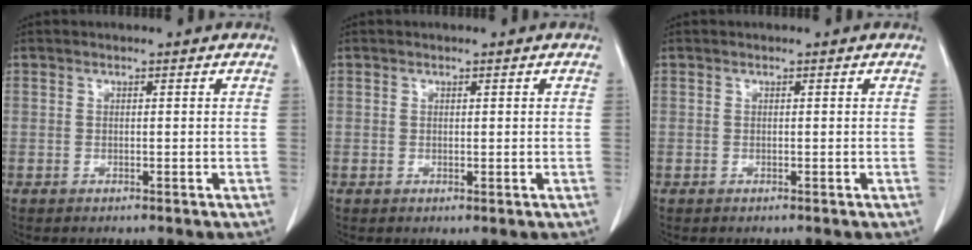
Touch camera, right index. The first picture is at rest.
{"total": 0.7, "force": [0.2, 0.6, 0.2], "torque": [0.005, -0.001, 0.001]}
{"total": 0.0}